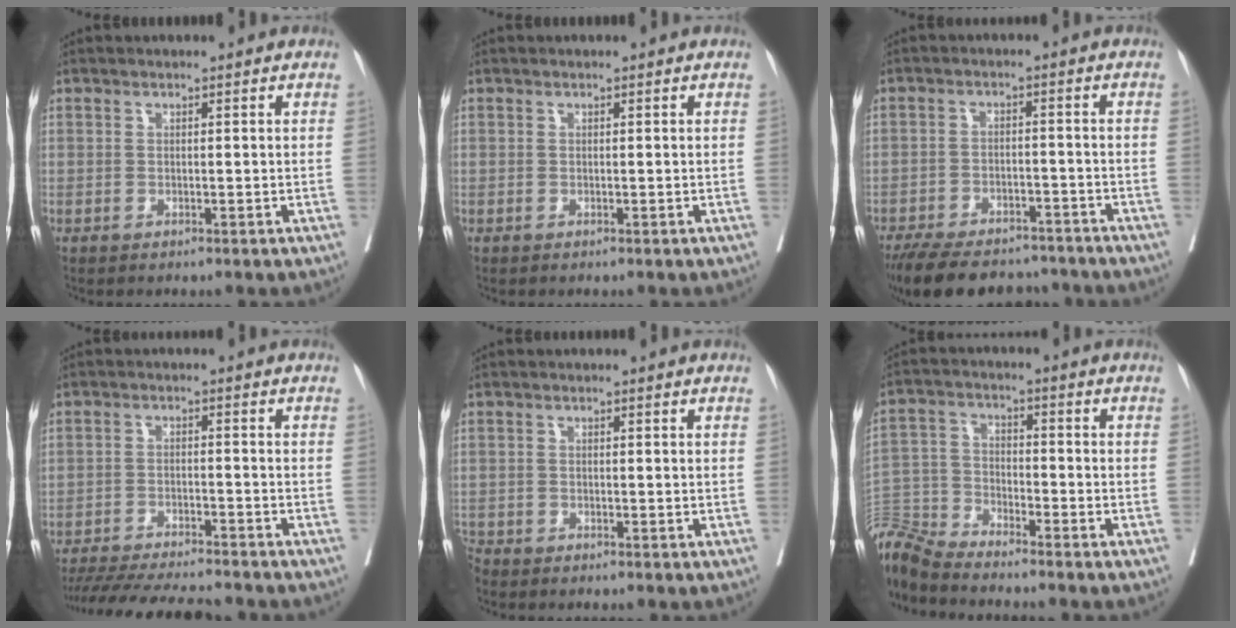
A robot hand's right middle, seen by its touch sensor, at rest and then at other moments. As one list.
[{"total": 0.0}, {"total": 15.7, "force": [-13.5, 5.4, 6.0], "torque": [-0.130, -0.006, -0.194]}, {"total": 16.3, "force": [-14.8, 1.6, 6.5], "torque": [-0.116, -0.026, -0.218]}, {"total": 2.0, "force": [-1.9, 0.5, 0.2], "torque": [-0.001, -0.004, -0.035]}, {"total": 11.3, "force": [-11.1, 0.8, 2.1], "torque": [-0.046, 0.011, -0.213]}]